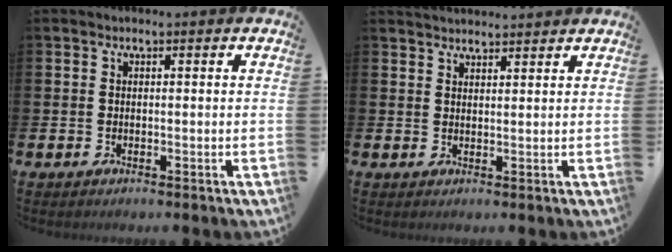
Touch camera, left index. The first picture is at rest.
{"total": 2.6, "force": [2.6, 0.4, 0.2], "torque": [0.001, -0.014, 0.046]}